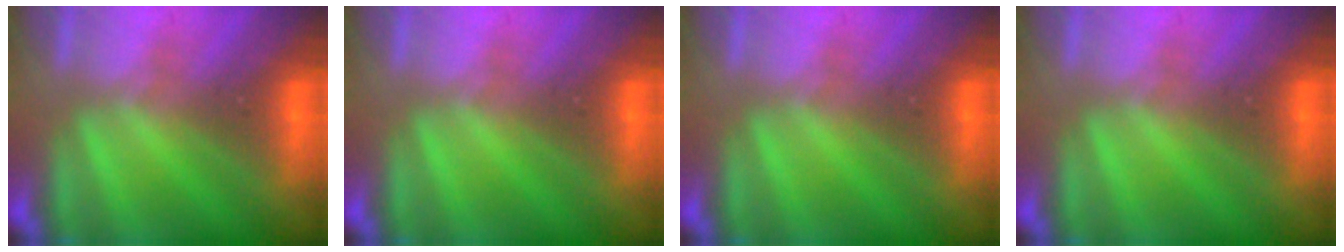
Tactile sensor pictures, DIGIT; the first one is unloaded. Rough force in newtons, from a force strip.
{"total": 0.0}
{"total": 0.0}
{"total": 0.0}